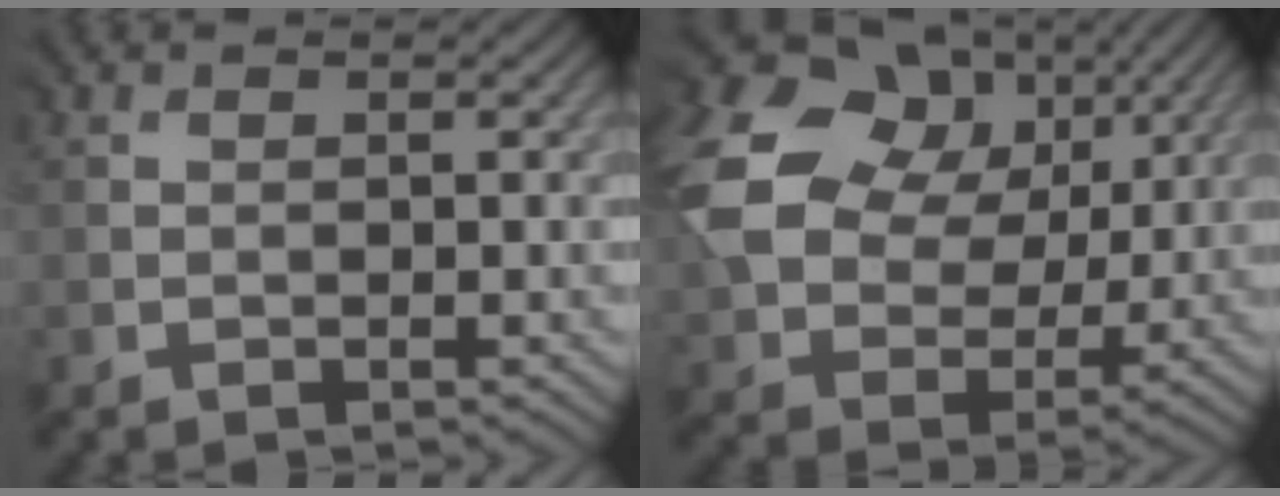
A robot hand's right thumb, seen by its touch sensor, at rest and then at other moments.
{"total": 16.7, "force": [6.4, 12.2, 9.3], "torque": [-0.234, 0.034, 0.123]}